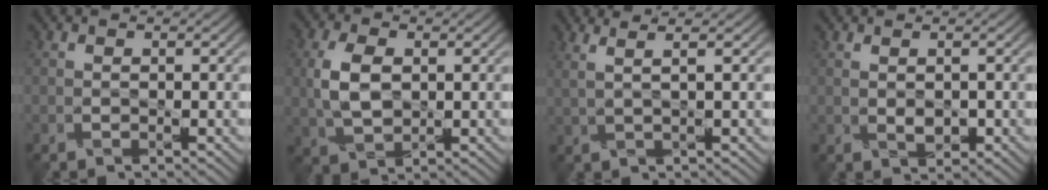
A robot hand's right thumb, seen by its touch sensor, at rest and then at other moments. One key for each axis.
{"total": 6.0, "fx": 0.6, "fy": 3.8, "fz": 4.6, "tx": -0.113, "ty": 0.006, "tz": 0.010}
{"total": 3.5, "fx": 2.2, "fy": 0.6, "fz": 2.6, "tx": -0.044, "ty": 0.018, "tz": 0.018}
{"total": 1.5, "fx": 0.1, "fy": 0.7, "fz": 1.3, "tx": -0.028, "ty": -0.003, "tz": 0.006}